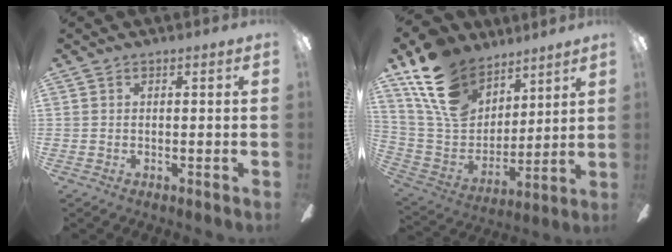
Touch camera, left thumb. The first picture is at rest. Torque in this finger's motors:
{"motor_torque": [1.43, 0.79, 1.30, -1.47, 0.51]}